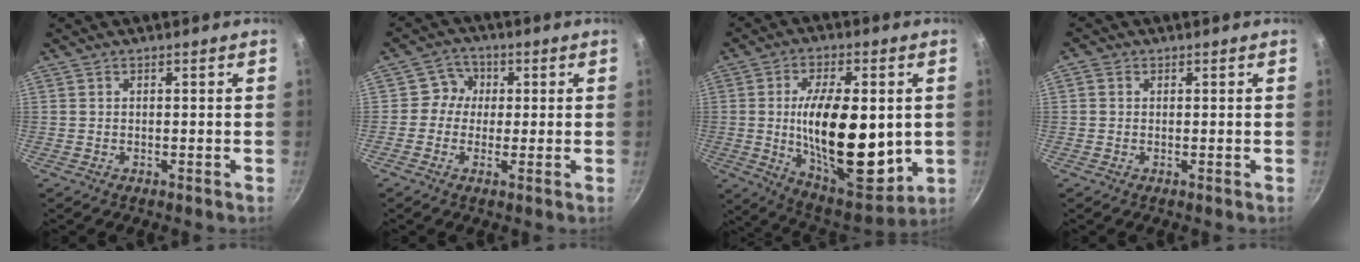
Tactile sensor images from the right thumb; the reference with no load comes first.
{"total": 4.5, "force": [0.6, 4.3, 1.2], "torque": [0.012, 0.003, -0.007]}
{"total": 24.2, "force": [-0.1, 11.9, 21.1], "torque": [-0.320, -0.019, 0.007]}
{"total": 1.3, "force": [0.2, 1.2, 0.5], "torque": [-0.009, 0.005, -0.001]}